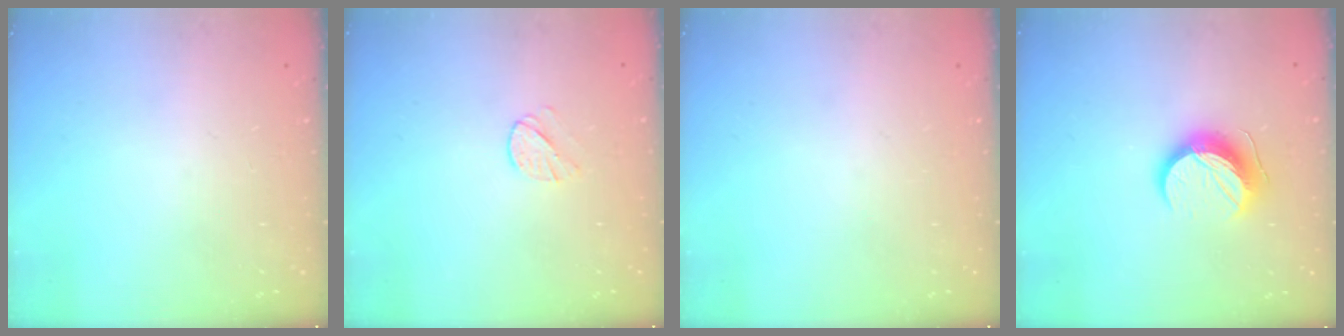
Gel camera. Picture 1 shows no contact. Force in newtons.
{"total": 5.3, "press": 5.2, "slide": 0.7}
{"total": 0.0}
{"total": 12.2, "press": 12.2, "slide": 0.4}